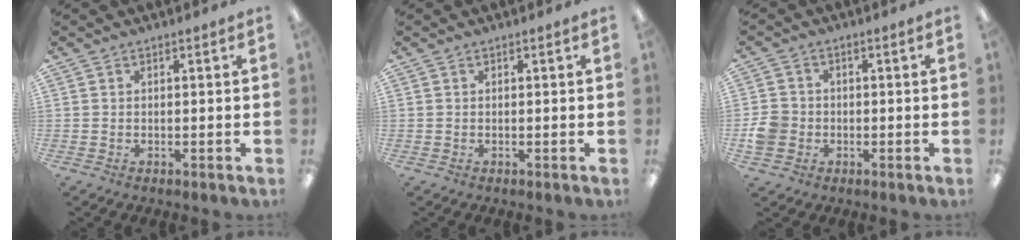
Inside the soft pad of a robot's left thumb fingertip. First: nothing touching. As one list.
[{"total": 0.0}, {"total": 5.5, "force": [-1.1, 4.9, 2.1], "torque": [-0.036, 0.013, -0.019]}]